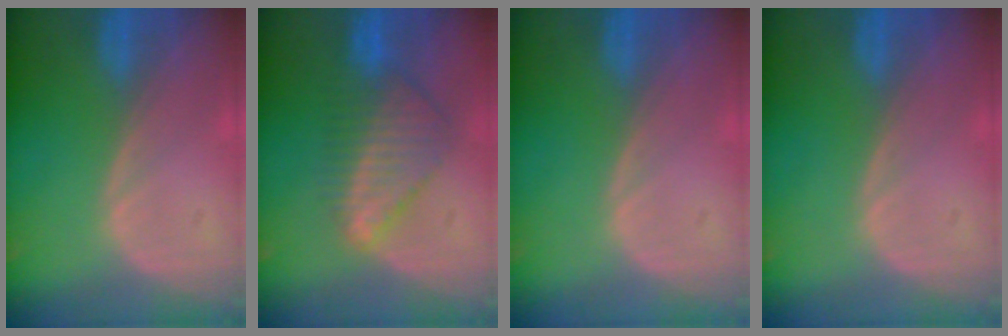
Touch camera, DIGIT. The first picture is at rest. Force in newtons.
{"total": 7.6, "press": 7.1, "slide": 2.7}
{"total": 0.0}
{"total": 0.0}